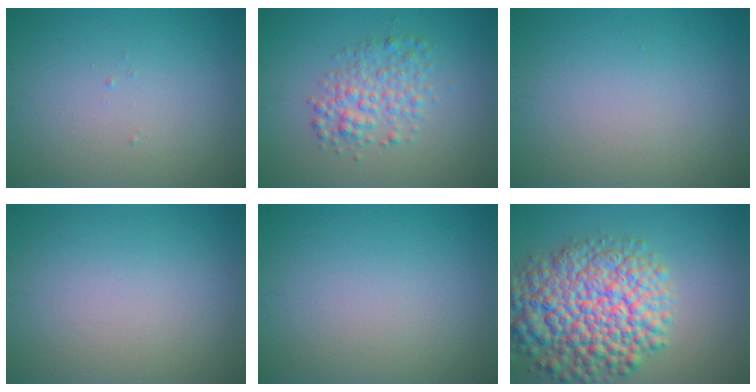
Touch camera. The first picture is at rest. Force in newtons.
{"total": 3.4, "press": 3.4, "slide": 0.1}
{"total": 0.0}
{"total": 0.0}
{"total": 0.0}
{"total": 11.4, "press": 11.4, "slide": 0.5}